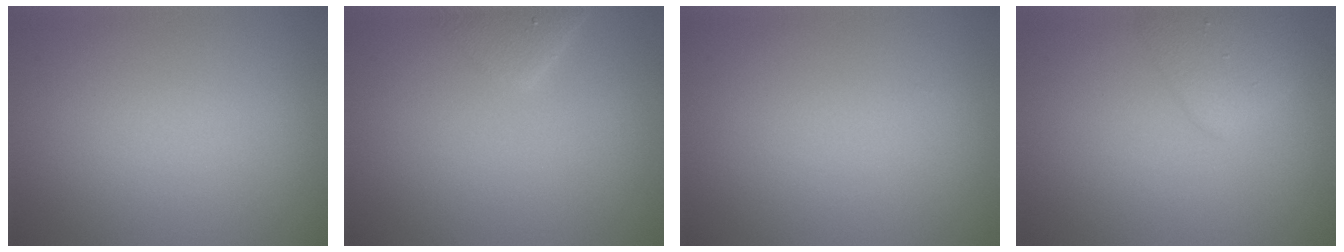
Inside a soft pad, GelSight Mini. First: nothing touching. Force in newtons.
{"total": 2.3, "press": 2.3, "slide": 0.2}
{"total": 0.0}
{"total": 2.5, "press": 2.5, "slide": 0.1}